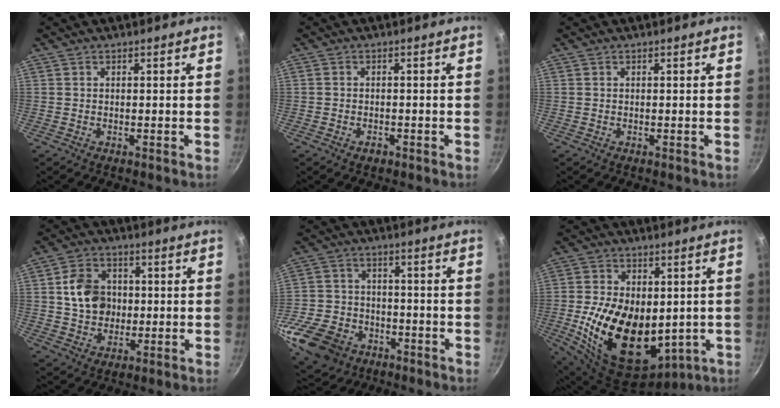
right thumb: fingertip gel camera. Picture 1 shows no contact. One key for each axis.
{"total": 1.7, "fx": -1.0, "fy": 1.1, "fz": 0.8, "tx": -0.014, "ty": 0.008, "tz": -0.017}
{"total": 0.0}
{"total": 9.7, "fx": 0.9, "fy": 8.0, "fz": 5.4, "tx": -0.068, "ty": 0.012, "tz": 0.013}
{"total": 17.9, "fx": -7.8, "fy": 13.2, "fz": 9.1, "tx": -0.184, "ty": 0.032, "tz": -0.131}
{"total": 21.8, "fx": -1.5, "fy": 14.3, "fz": 16.3, "tx": -0.277, "ty": -0.018, "tz": -0.002}